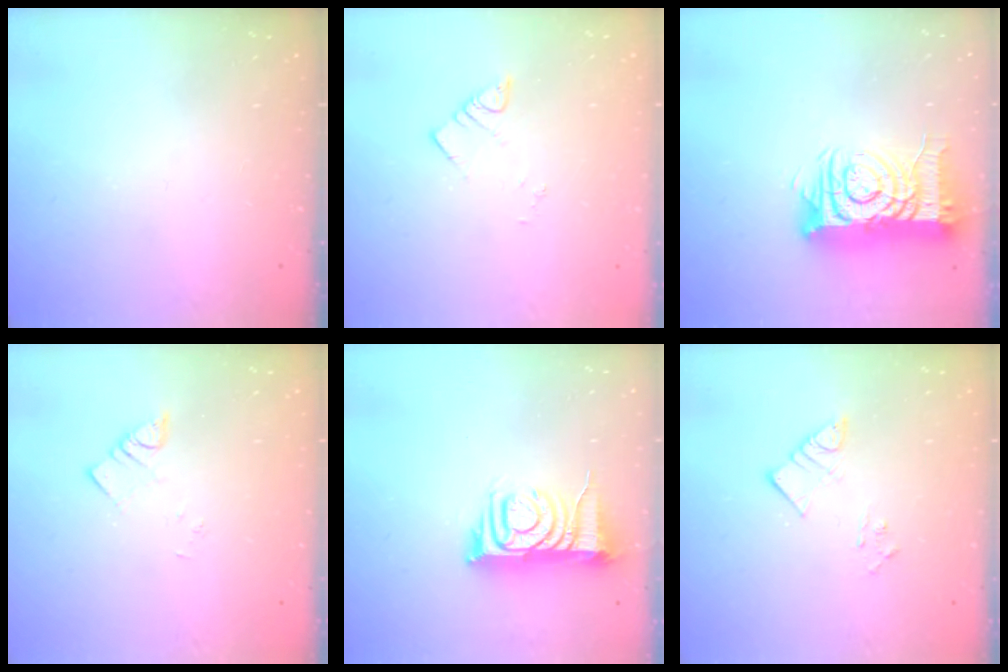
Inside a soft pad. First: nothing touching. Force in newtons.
{"total": 3.7, "press": 3.7, "slide": 0.5}
{"total": 14.6, "press": 14.5, "slide": 1.7}
{"total": 2.2, "press": 2.2, "slide": 0.2}
{"total": 9.4, "press": 9.3, "slide": 1.2}
{"total": 5.5, "press": 5.5, "slide": 0.4}